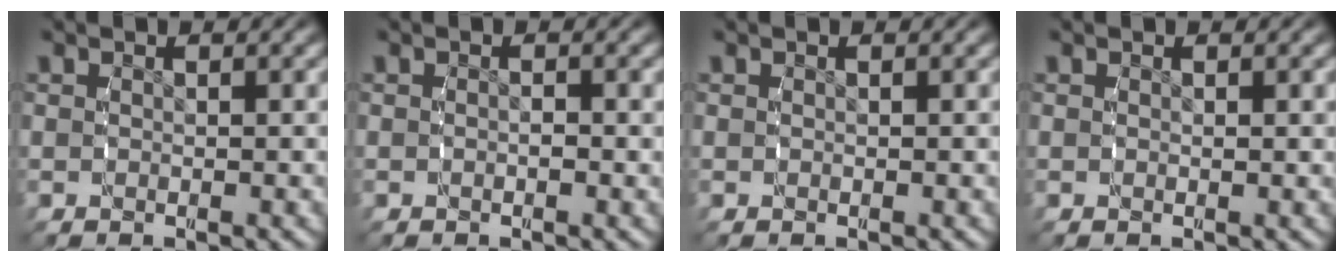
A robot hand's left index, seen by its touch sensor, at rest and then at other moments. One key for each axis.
{"total": 0.5, "fx": -0.3, "fy": 0.1, "fz": 0.5, "tx": -0.011, "ty": 0.001, "tz": -0.007}
{"total": 0.0}
{"total": 0.0}